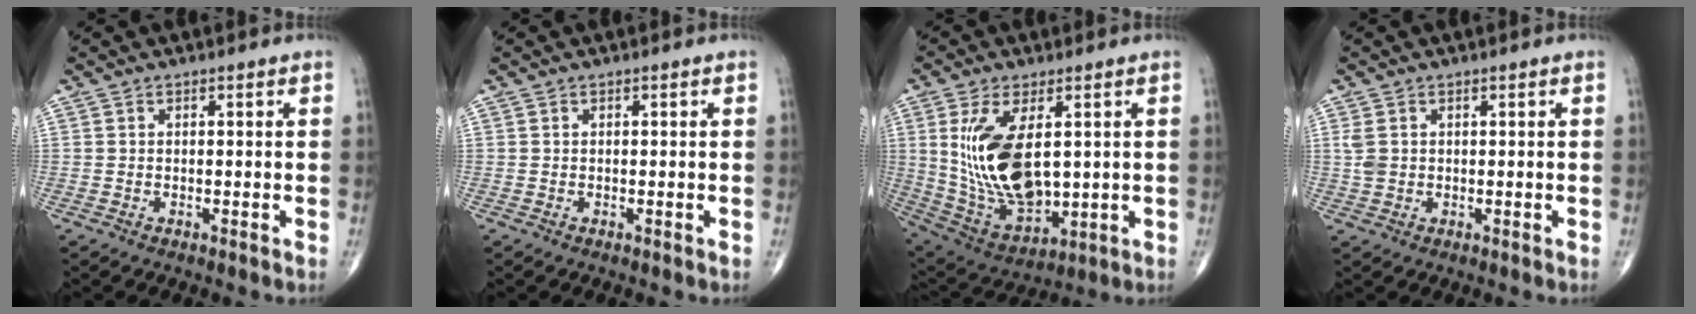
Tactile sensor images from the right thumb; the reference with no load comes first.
{"total": 0.0}
{"total": 17.3, "force": [2.7, 8.8, 14.7], "torque": [-0.272, -0.019, 0.074]}
{"total": 2.6, "force": [0.6, 2.0, 1.6], "torque": [-0.036, 0.001, 0.016]}